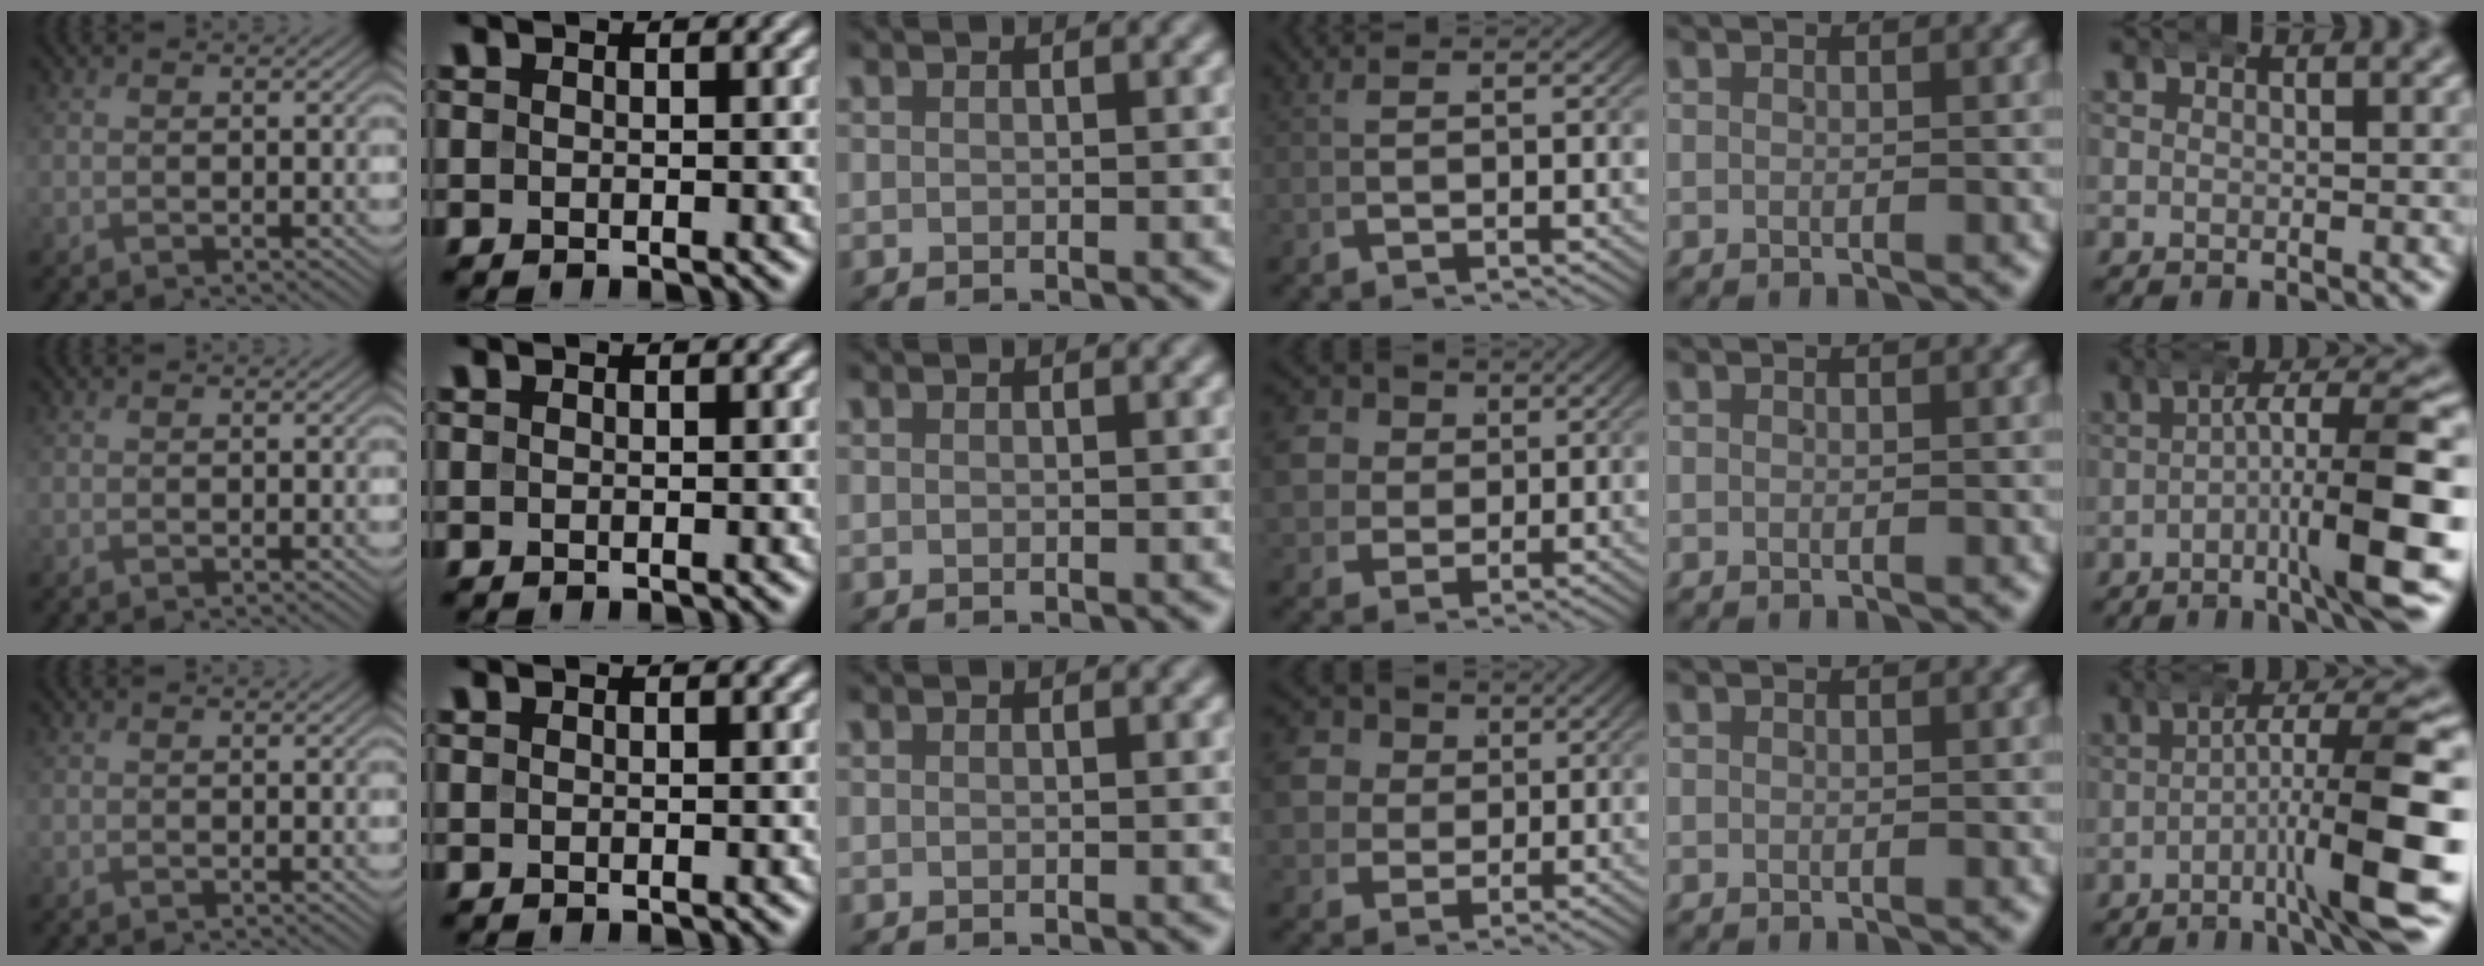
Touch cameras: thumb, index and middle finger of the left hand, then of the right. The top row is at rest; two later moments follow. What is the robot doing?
{"motion": "wrap", "object": "aluminum foil"}